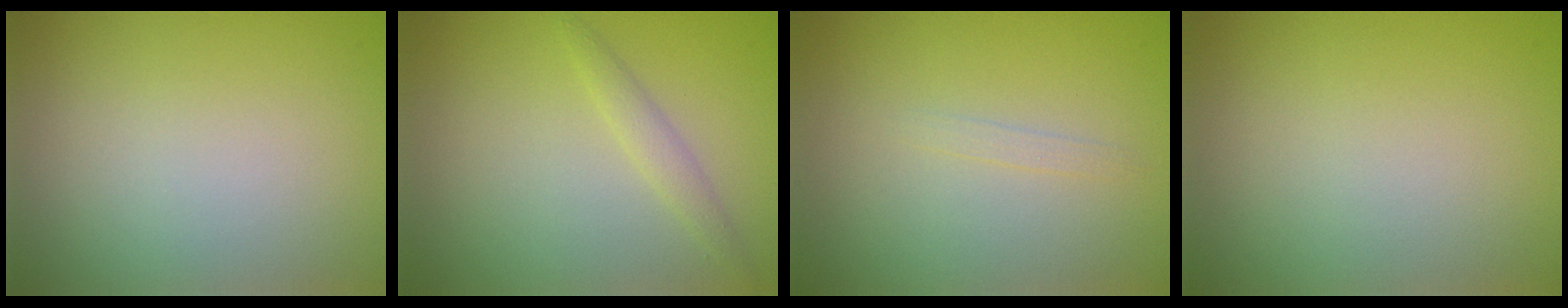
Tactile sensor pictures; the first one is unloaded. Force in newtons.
{"total": 1.4, "press": 1.4, "slide": 0.1}
{"total": 0.7, "press": 0.7, "slide": 0.0}
{"total": 0.0}